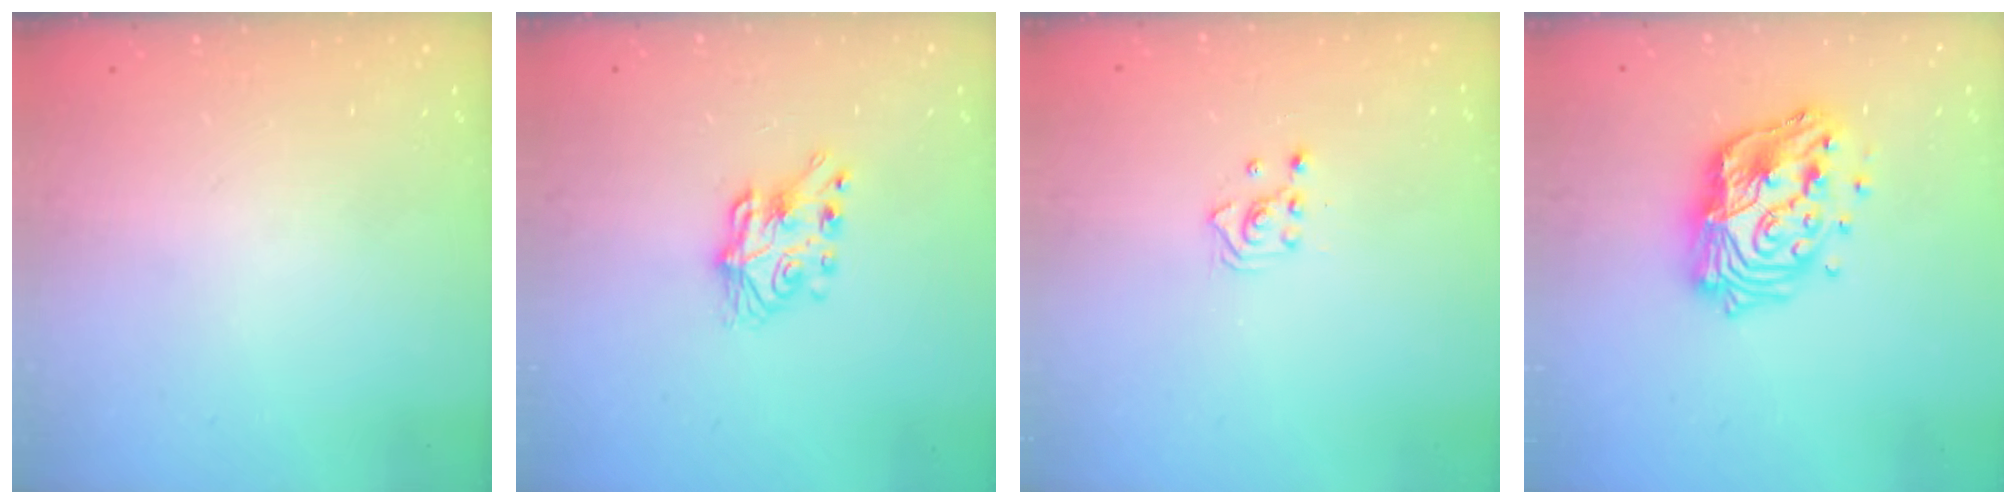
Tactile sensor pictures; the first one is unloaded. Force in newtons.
{"total": 7.0, "press": 7.0, "slide": 0.2}
{"total": 2.3, "press": 2.3, "slide": 0.3}
{"total": 15.9, "press": 15.9, "slide": 1.1}